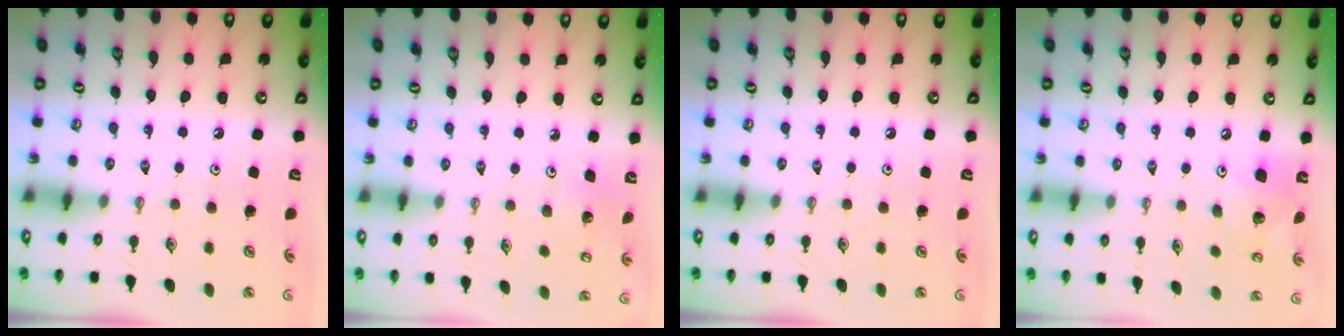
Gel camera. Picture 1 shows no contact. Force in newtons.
{"total": 2.2, "press": 2.2, "slide": 0.2}
{"total": 0.0}
{"total": 12.4, "press": 12.2, "slide": 2.1}